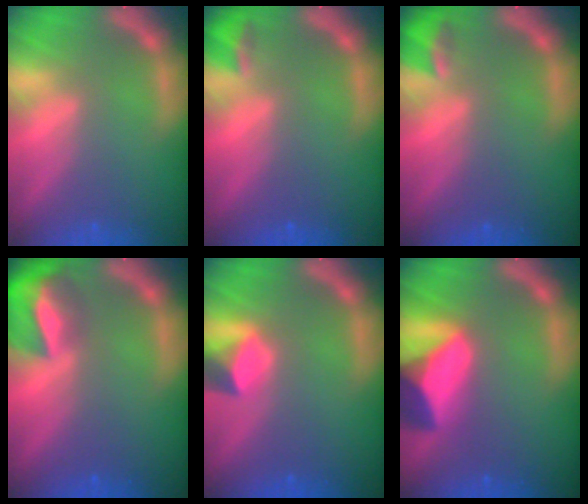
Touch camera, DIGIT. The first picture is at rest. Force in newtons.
{"total": 1.9}
{"total": 2.4}
{"total": 7.9}
{"total": 3.0}
{"total": 10.0}